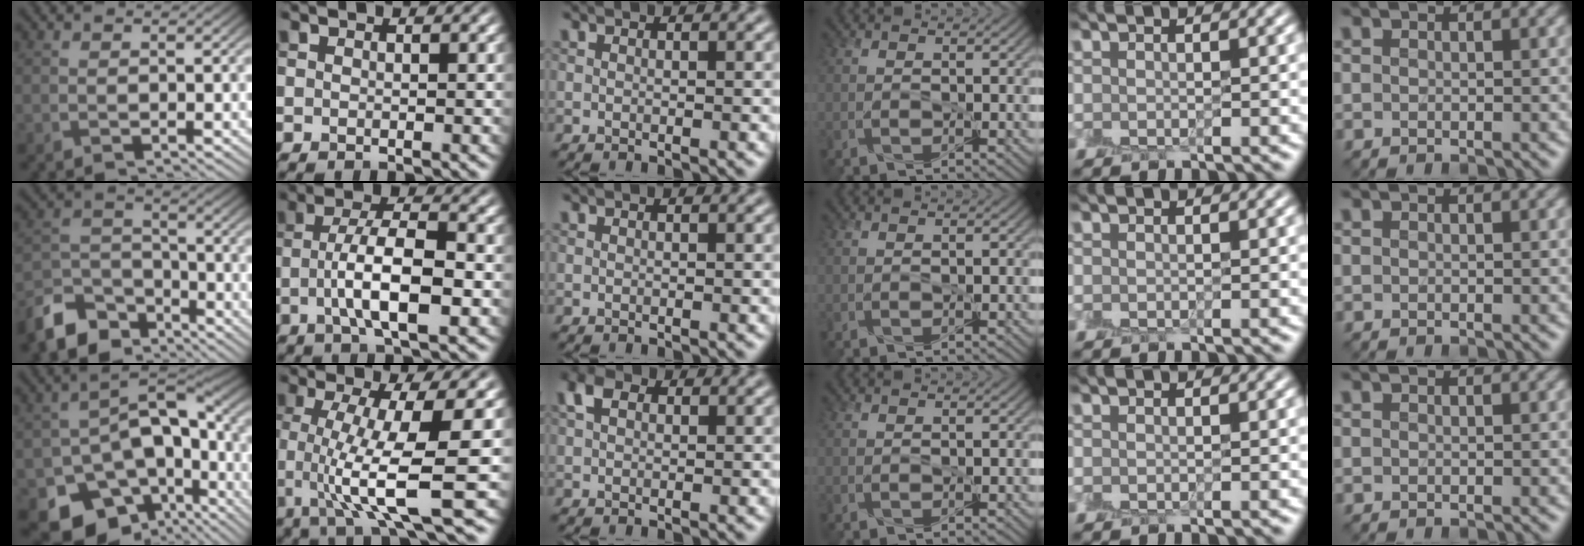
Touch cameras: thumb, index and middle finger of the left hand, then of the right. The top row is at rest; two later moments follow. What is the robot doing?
{"motion": "peel", "object": "lint roller sheet"}